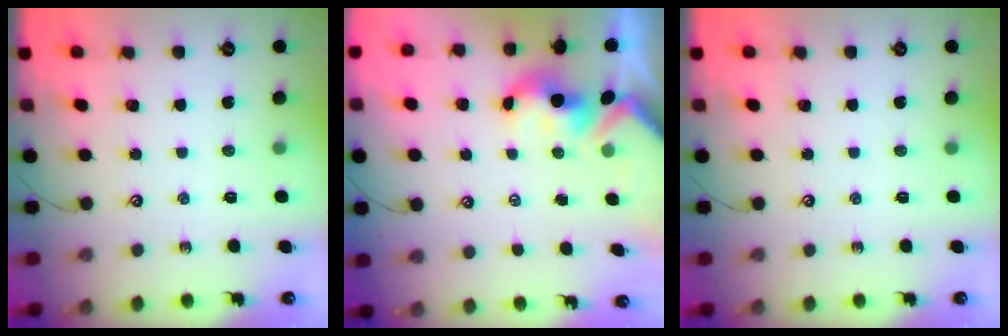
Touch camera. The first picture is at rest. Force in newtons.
{"total": 2.0, "press": 1.9, "slide": 0.7}
{"total": 0.0}